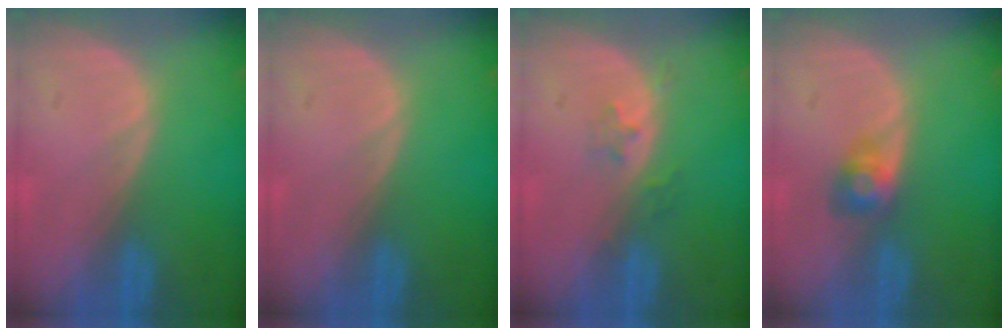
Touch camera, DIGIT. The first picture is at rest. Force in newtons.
{"total": 0.0}
{"total": 2.1, "press": 1.8, "slide": 1.2}
{"total": 2.9, "press": 2.7, "slide": 1.1}